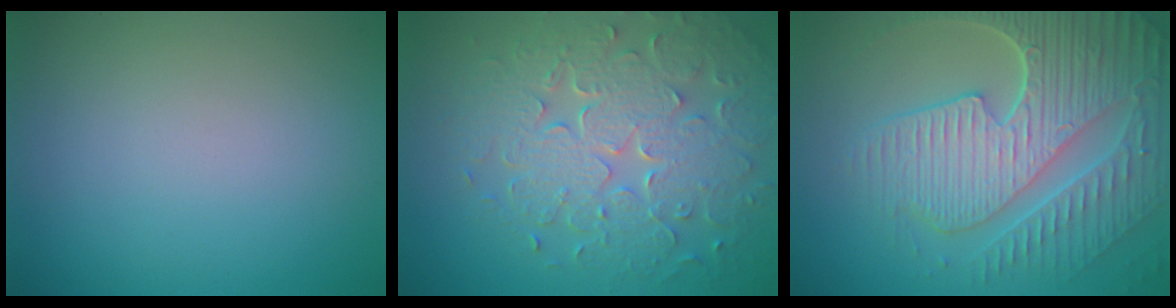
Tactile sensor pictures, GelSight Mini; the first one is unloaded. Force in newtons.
{"total": 8.2, "press": 5.8, "slide": 5.8}
{"total": 8.9, "press": 6.4, "slide": 6.1}